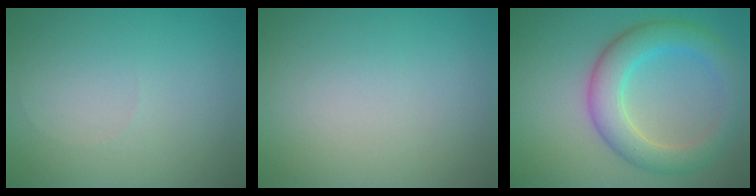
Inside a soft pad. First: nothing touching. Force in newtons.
{"total": 0.0}
{"total": 5.3, "press": 5.3, "slide": 0.1}